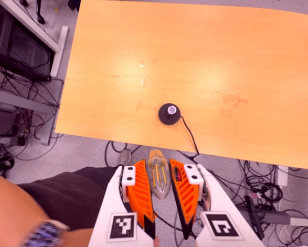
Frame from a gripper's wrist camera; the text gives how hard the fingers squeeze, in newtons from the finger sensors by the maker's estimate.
{"total": 14.0, "left": 15.9, "right": 12.0}